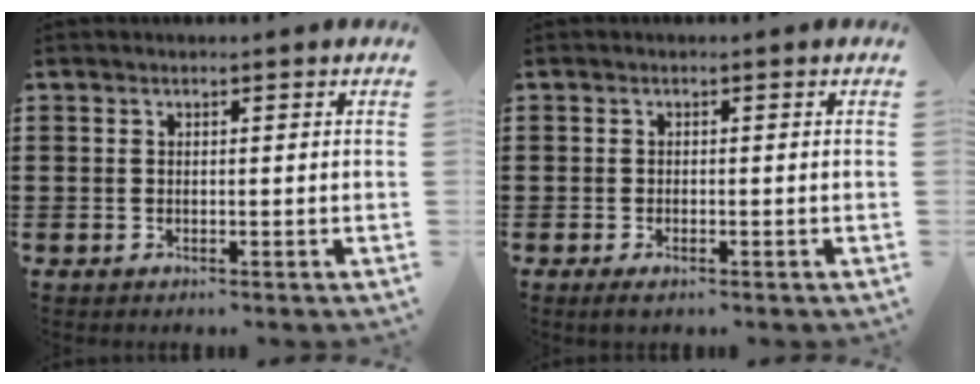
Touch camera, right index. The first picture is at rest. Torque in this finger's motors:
{"motor_torque": [0.29, 0.76, 0.19, 0.03]}